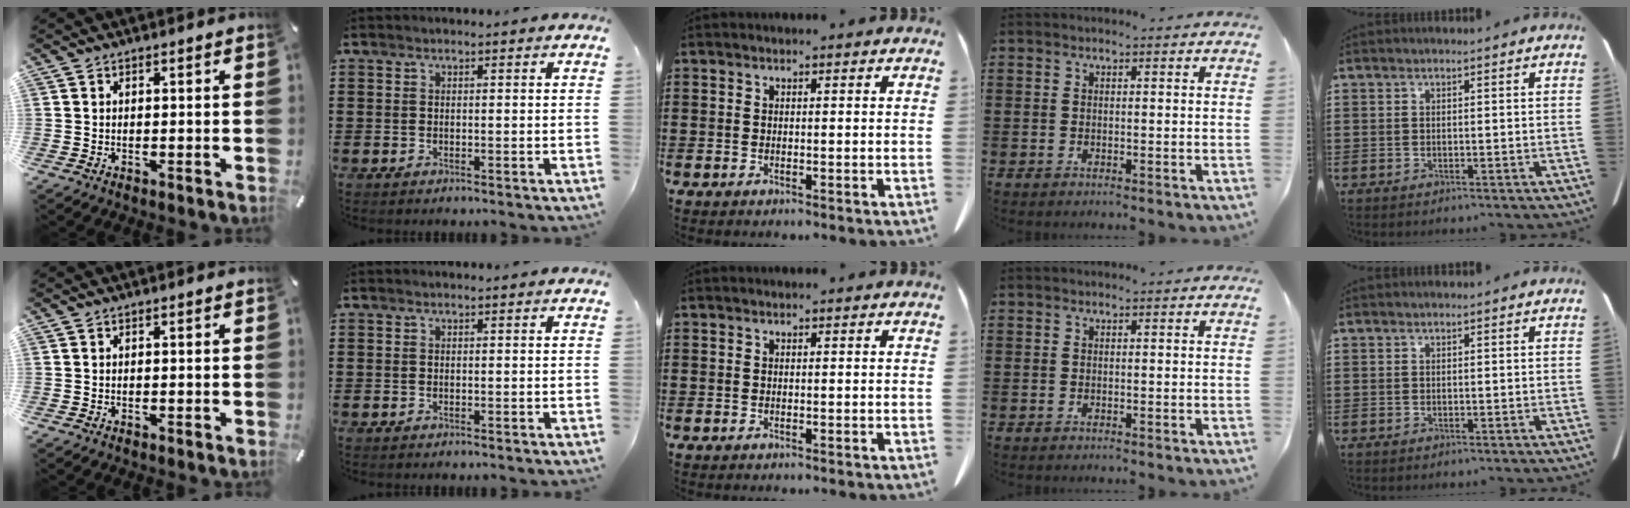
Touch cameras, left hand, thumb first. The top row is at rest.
{}